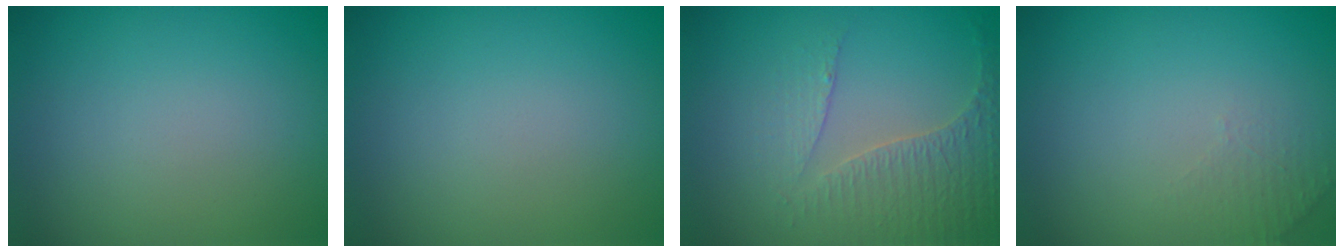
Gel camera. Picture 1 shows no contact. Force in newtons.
{"total": 0.0}
{"total": 3.6, "press": 2.8, "slide": 2.3}
{"total": 1.3, "press": 1.2, "slide": 0.3}